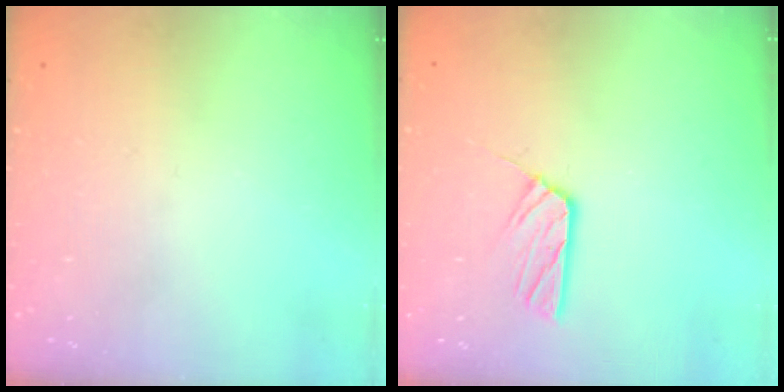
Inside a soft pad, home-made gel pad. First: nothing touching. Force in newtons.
{"total": 5.8, "press": 5.8, "slide": 0.3}